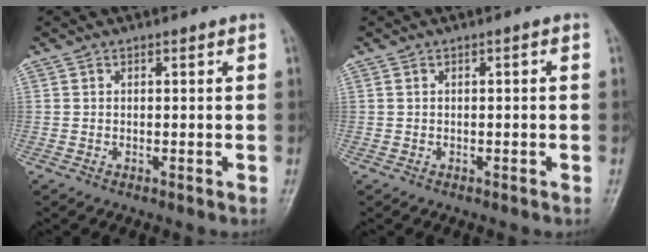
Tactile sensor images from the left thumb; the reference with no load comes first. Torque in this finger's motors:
{"motor_torque": [-0.02, 0.02, -0.01, -0.01, 0.00]}